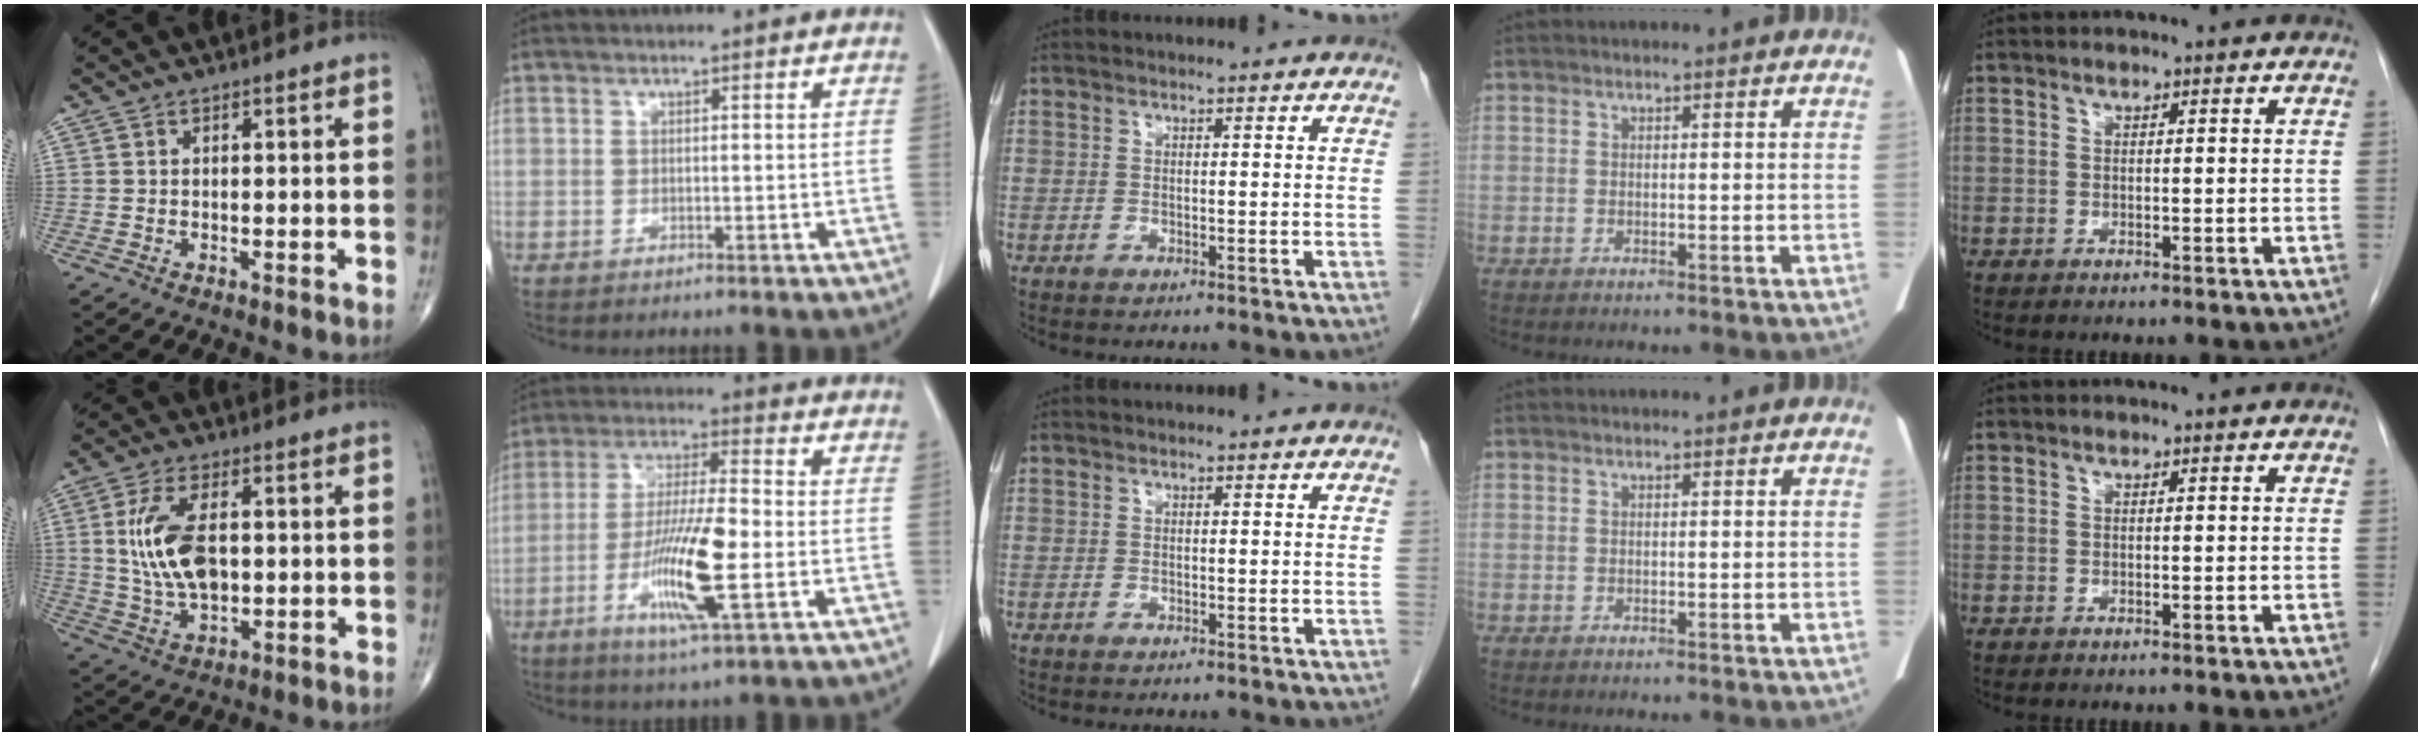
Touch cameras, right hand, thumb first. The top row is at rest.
{"thumb": {"total": 12.2, "force": [1.3, 6.4, 10.3], "torque": [-0.201, -0.002, 0.030]}, "index": {"total": 12.4, "force": [-3.5, 1.0, 11.9], "torque": [-0.228, -0.016, -0.067]}}